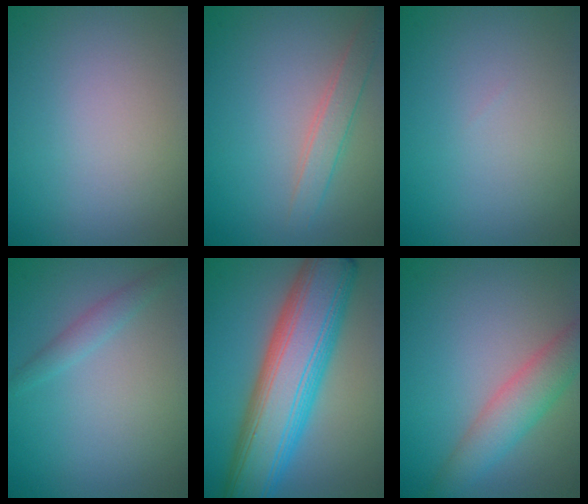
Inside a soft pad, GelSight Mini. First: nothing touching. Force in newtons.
{"total": 2.3, "press": 2.3, "slide": 0.1}
{"total": 0.0}
{"total": 1.4, "press": 1.4, "slide": 0.1}
{"total": 11.8, "press": 11.8, "slide": 0.4}
{"total": 4.1, "press": 4.1, "slide": 0.2}